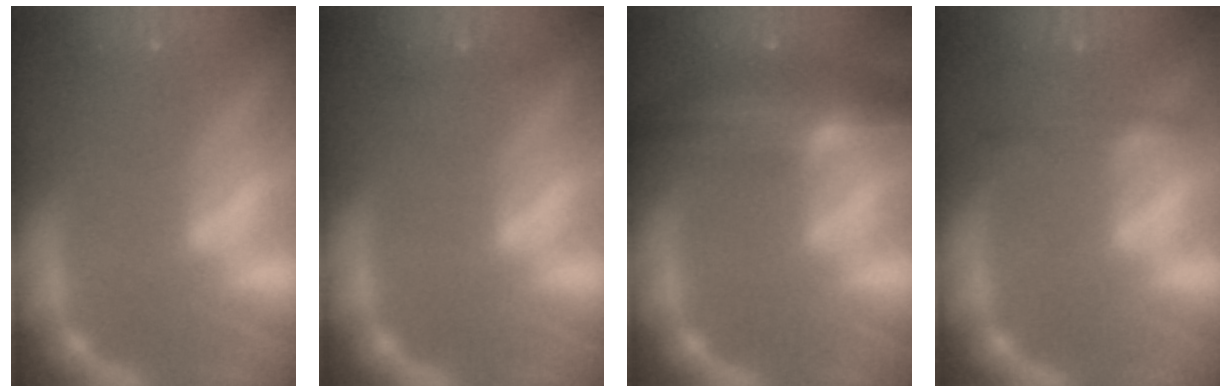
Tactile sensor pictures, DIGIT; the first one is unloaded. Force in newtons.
{"total": 0.9}
{"total": 8.0}
{"total": 1.9}